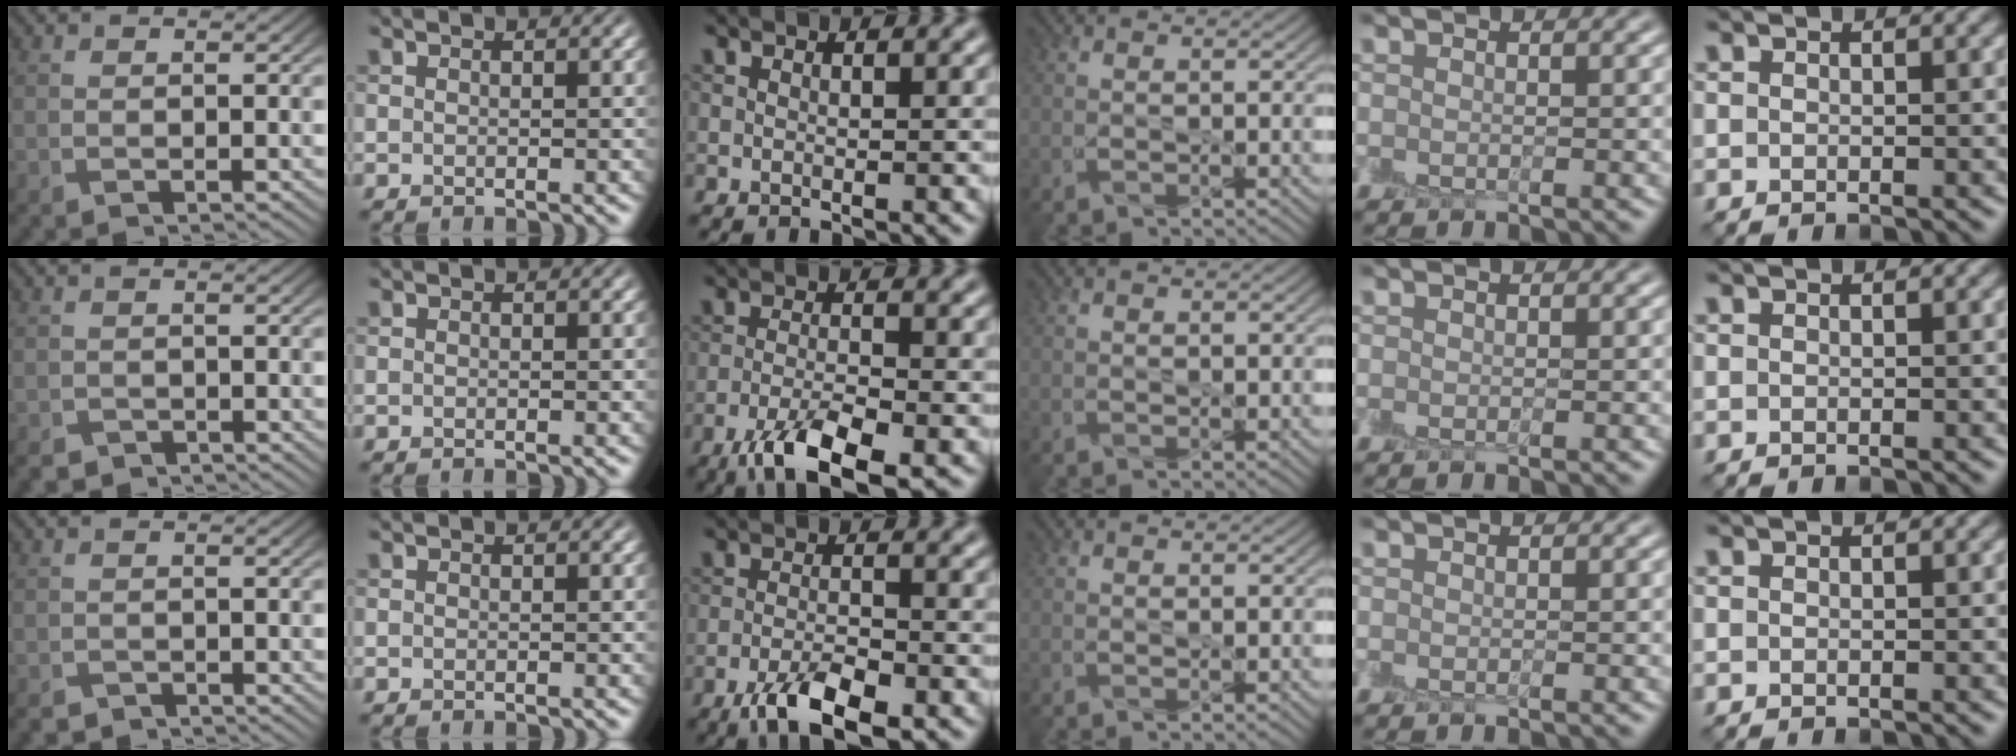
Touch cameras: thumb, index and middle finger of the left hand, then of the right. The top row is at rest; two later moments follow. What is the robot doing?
{"motion": "peel", "object": "envelope seal"}